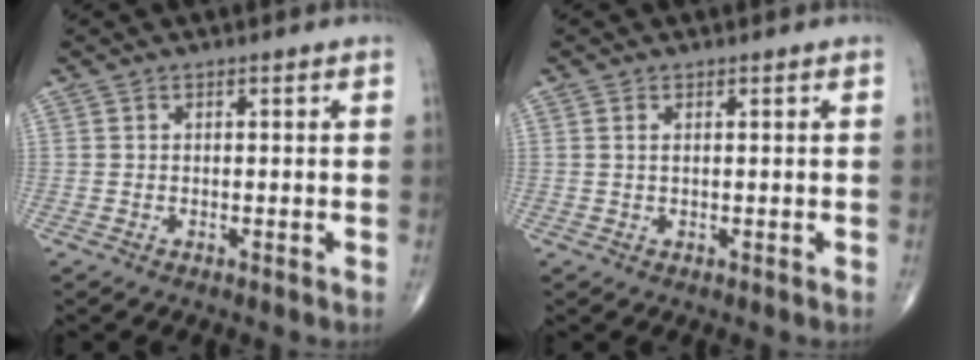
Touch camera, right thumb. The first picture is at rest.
{"total": 0.7, "force": [0.2, 0.2, 0.7], "torque": [-0.015, 0.004, 0.006]}